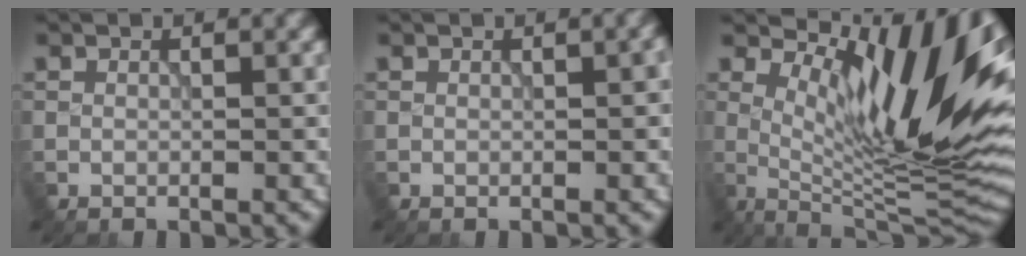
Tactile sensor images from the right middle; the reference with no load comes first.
{"total": 1.4, "force": [0.0, 0.6, 1.3], "torque": [-0.012, -0.001, 0.007]}
{"total": 14.2, "force": [5.2, 3.9, 12.7], "torque": [-0.196, -0.005, 0.093]}